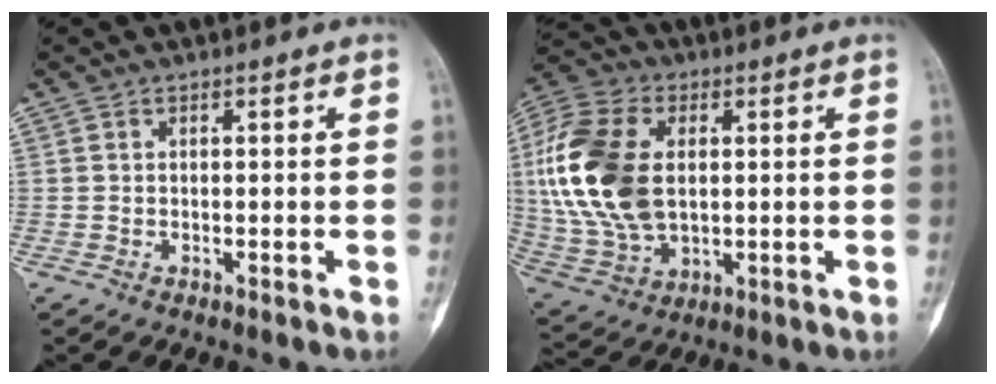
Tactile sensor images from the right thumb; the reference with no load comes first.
{"total": 19.7, "force": [2.4, 12.7, 14.8], "torque": [-0.319, -0.002, 0.049]}